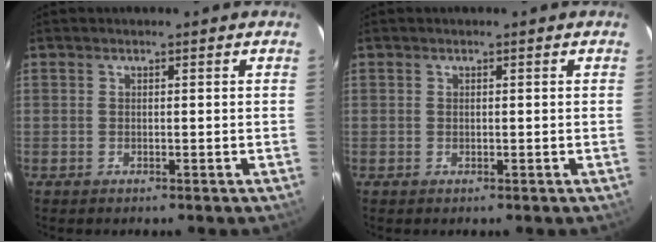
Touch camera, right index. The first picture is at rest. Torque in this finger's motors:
{"motor_torque": [-0.07, 0.07, -0.04, -0.01]}